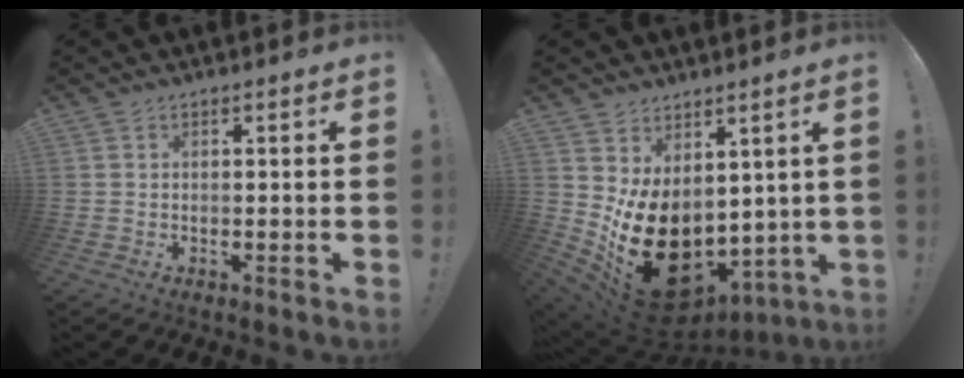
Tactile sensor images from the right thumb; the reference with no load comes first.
{"total": 18.7, "force": [-3.5, 13.5, 12.5], "torque": [-0.210, 0.002, -0.034]}